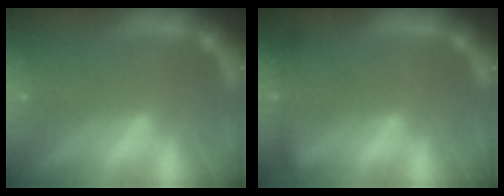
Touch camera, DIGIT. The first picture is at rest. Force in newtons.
{"total": 2.4}